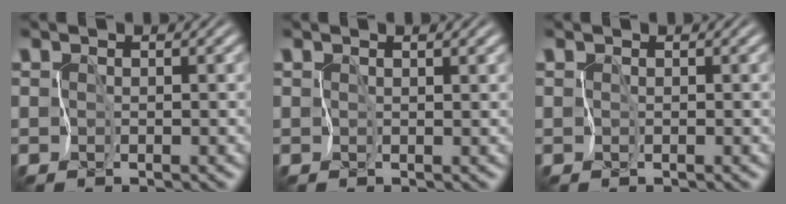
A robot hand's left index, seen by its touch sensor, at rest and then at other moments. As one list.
[{"total": 1.7, "force": [1.2, 0.6, 1.1], "torque": [-0.008, 0.003, 0.012]}, {"total": 0.0}]